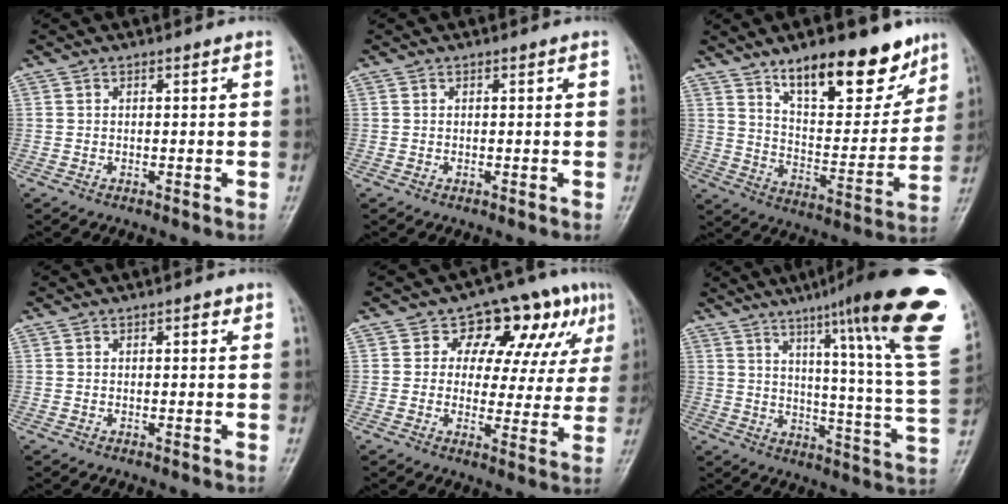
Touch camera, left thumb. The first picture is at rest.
{"total": 0.0}
{"total": 19.5, "force": [13.1, 7.8, 12.2], "torque": [-0.126, -0.076, 0.211]}
{"total": 1.3, "force": [0.7, 0.6, 0.9], "torque": [-0.006, 0.000, 0.006]}
{"total": 13.8, "force": [6.4, 8.4, 9.0], "torque": [-0.055, -0.004, 0.082]}
{"total": 27.4, "force": [16.0, 1.8, 22.1], "torque": [-0.276, -0.073, 0.220]}